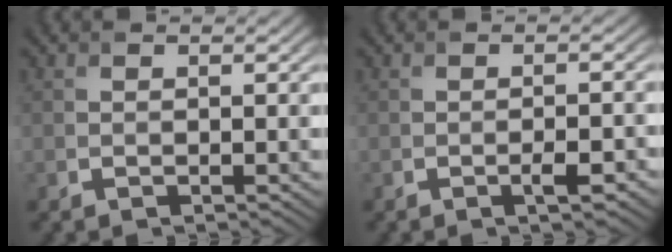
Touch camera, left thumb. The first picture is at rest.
{"total": 2.3, "force": [-1.1, 0.5, 2.0], "torque": [-0.032, 0.001, -0.016]}